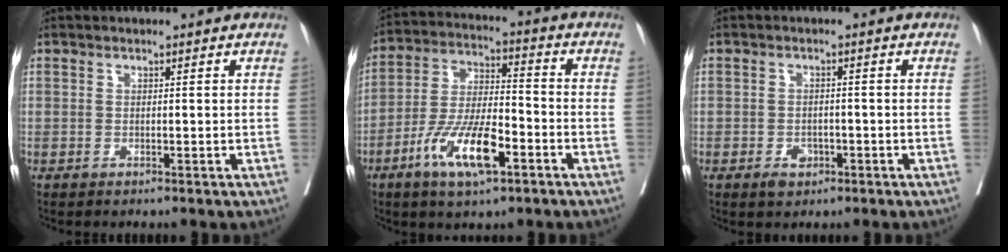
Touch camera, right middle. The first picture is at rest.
{"total": 11.9, "force": [-5.8, 3.0, 9.9], "torque": [-0.199, -0.006, -0.106]}
{"total": 2.5, "force": [-1.3, 1.6, 1.4], "torque": [-0.019, 0.002, -0.013]}